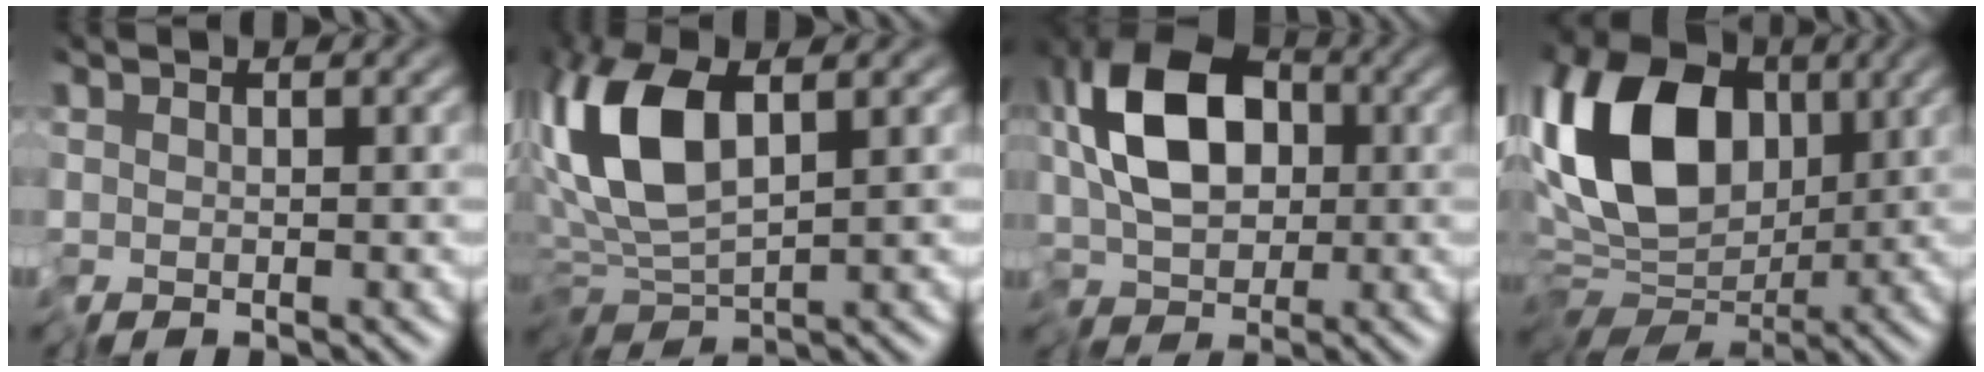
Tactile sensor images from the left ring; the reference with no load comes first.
{"total": 8.7, "force": [1.1, 3.8, 7.7], "torque": [-0.169, 0.010, 0.011]}
{"total": 9.7, "force": [0.5, 6.0, 7.6], "torque": [-0.141, 0.016, -0.007]}
{"total": 12.3, "force": [1.1, 8.1, 9.1], "torque": [-0.181, 0.006, 0.004]}